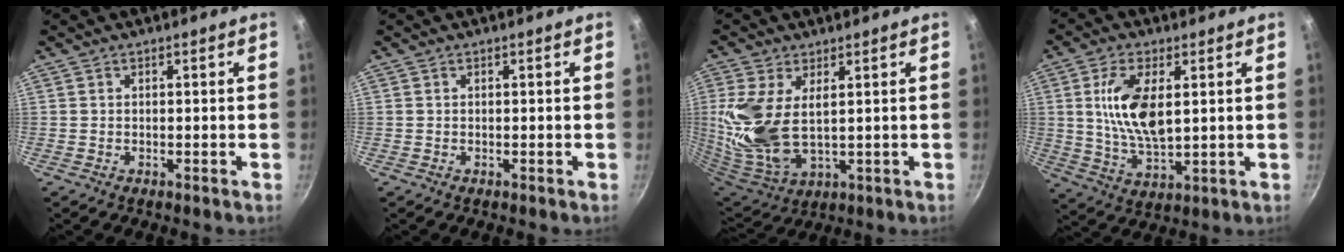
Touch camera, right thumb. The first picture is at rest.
{"total": 0.0}
{"total": 14.4, "force": [1.8, 7.6, 12.1], "torque": [-0.270, -0.015, 0.056]}
{"total": 11.9, "force": [2.4, 5.5, 10.3], "torque": [-0.198, -0.016, 0.053]}